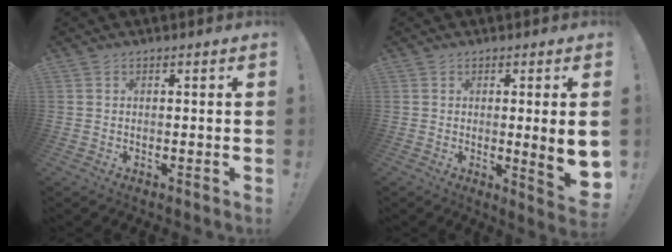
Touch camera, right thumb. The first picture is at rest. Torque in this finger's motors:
{"motor_torque": [0.34, 0.34, 0.62, -0.51, 0.02]}